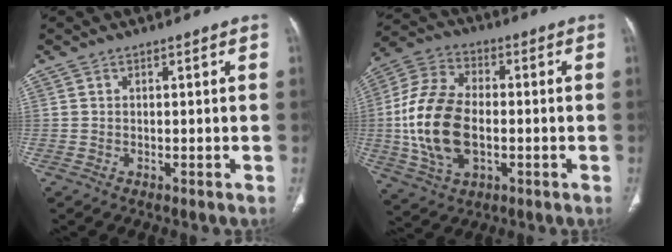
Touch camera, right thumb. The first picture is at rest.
{"total": 16.8, "force": [-1.6, 10.2, 13.3], "torque": [-0.269, 0.014, -0.025]}